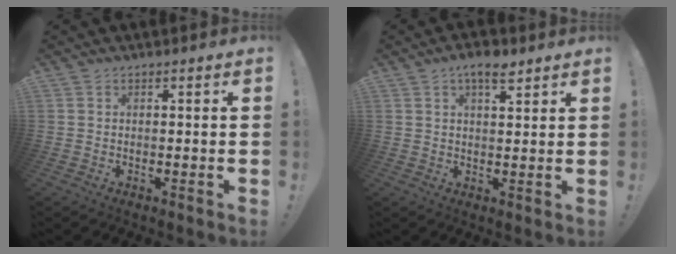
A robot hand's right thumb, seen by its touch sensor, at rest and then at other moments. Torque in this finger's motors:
{"motor_torque": [0.36, 1.29, 0.45, -0.29, -0.01]}